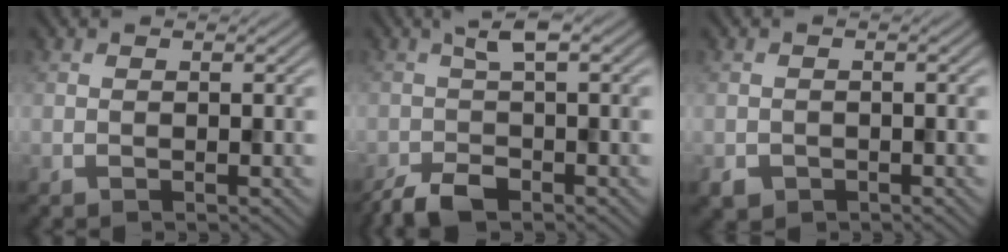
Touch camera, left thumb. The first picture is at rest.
{"total": 4.4, "force": [-2.1, 1.4, 3.6], "torque": [-0.075, -0.001, -0.048]}
{"total": 1.7, "force": [-0.9, 1.4, 0.5], "torque": [-0.010, -0.008, -0.019]}